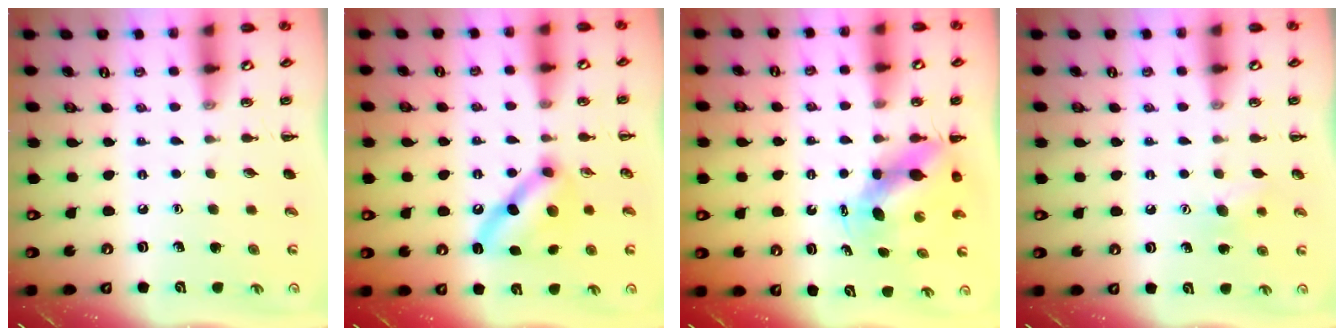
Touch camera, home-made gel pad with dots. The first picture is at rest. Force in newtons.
{"total": 10.7, "press": 10.7, "slide": 0.9}
{"total": 7.9, "press": 7.8, "slide": 0.8}
{"total": 7.5, "press": 7.3, "slide": 1.6}